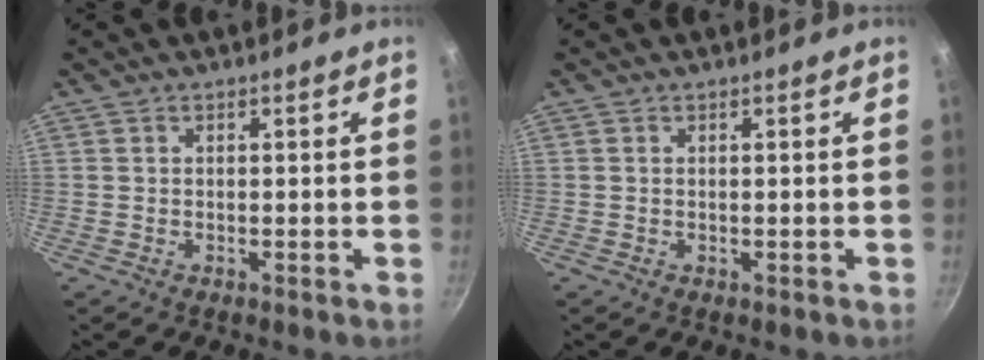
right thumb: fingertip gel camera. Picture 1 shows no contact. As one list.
[{"total": 0.0}]